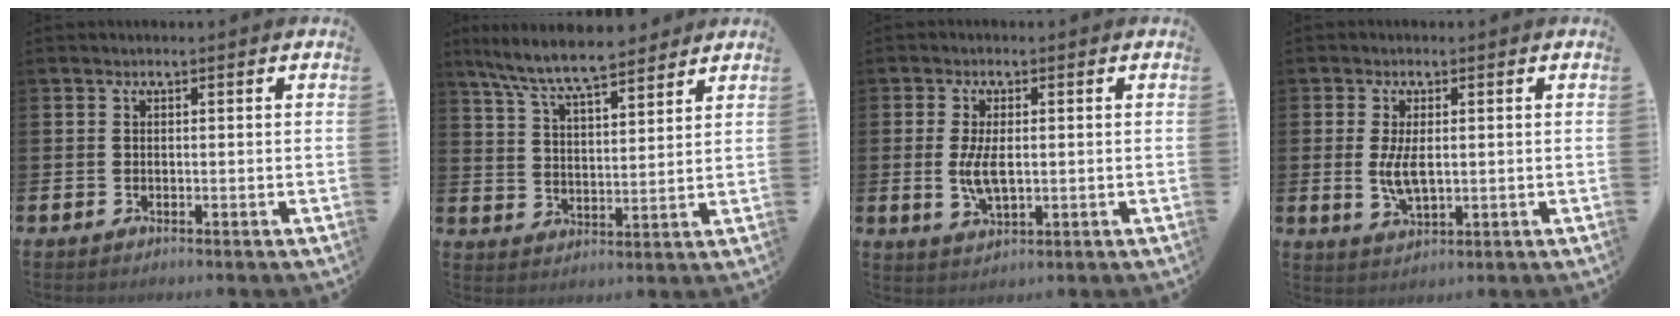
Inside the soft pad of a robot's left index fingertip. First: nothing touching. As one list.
[{"total": 8.4, "force": [7.8, 1.2, 2.9], "torque": [-0.086, -0.036, 0.143]}, {"total": 5.0, "force": [0.1, 2.2, 4.4], "torque": [-0.080, -0.002, -0.003]}, {"total": 4.6, "force": [0.4, 1.9, 4.1], "torque": [-0.068, -0.001, 0.004]}]